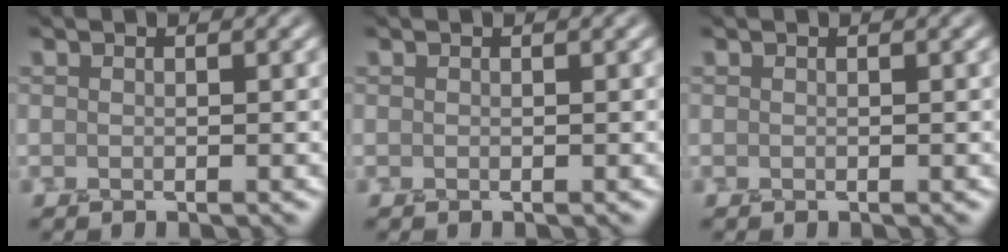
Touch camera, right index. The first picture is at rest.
{"total": 0.0}
{"total": 0.0}